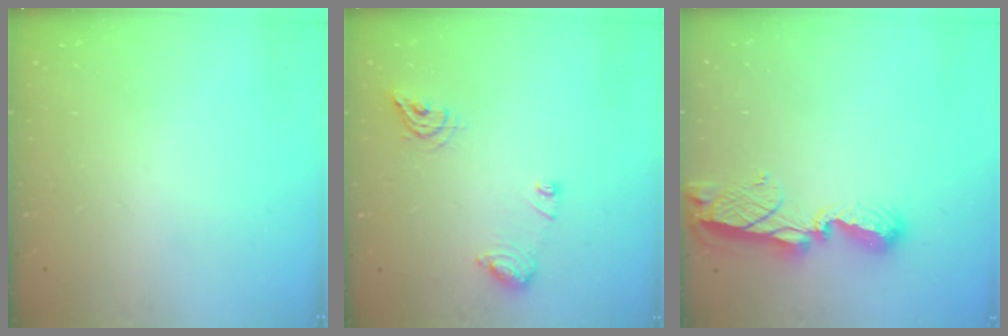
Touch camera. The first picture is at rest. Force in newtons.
{"total": 9.0, "press": 9.0, "slide": 0.7}
{"total": 8.1, "press": 8.1, "slide": 0.7}